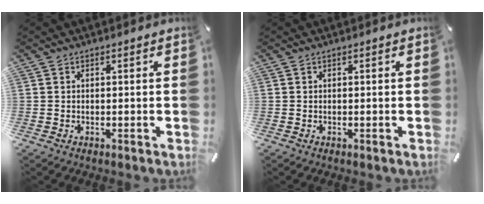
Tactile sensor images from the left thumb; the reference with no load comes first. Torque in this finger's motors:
{"motor_torque": [0.06, 0.06, -0.33, -0.02, 0.00]}